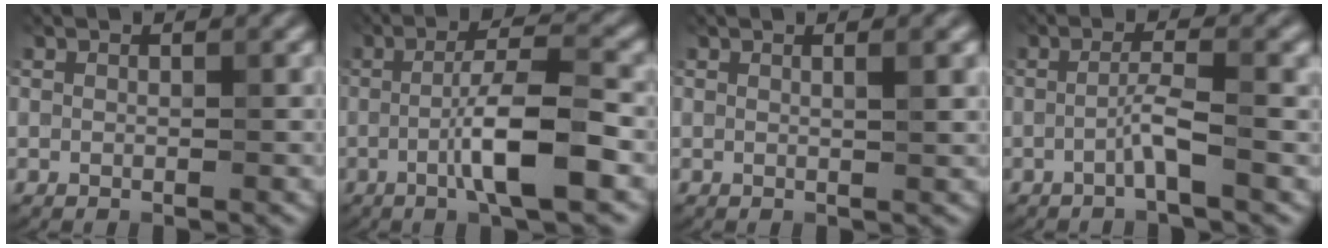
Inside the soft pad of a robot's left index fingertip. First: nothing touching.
{"total": 6.2, "force": [-1.8, 0.6, 5.9], "torque": [-0.105, 0.015, -0.038]}
{"total": 1.2, "force": [0.5, -0.1, 1.1], "torque": [-0.022, 0.003, 0.008]}
{"total": 2.4, "force": [-1.0, -0.3, 2.1], "torque": [-0.045, 0.014, -0.025]}